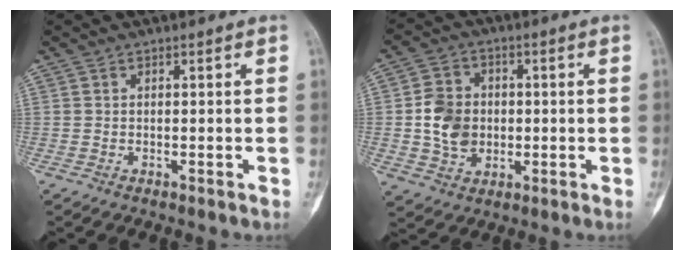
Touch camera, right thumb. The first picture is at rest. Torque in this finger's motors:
{"motor_torque": [-0.06, -0.05, -0.03, 0.04, 0.17]}